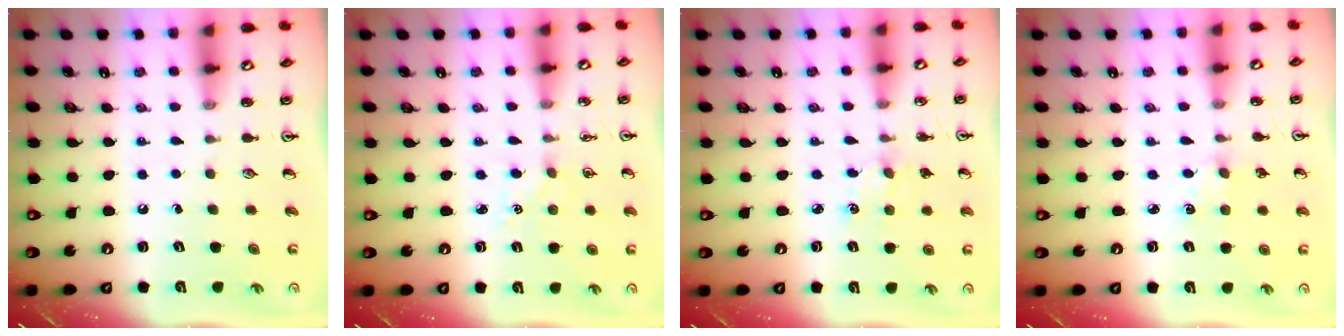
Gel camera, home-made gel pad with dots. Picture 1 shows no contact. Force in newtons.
{"total": 2.4, "press": 2.3, "slide": 0.3}
{"total": 4.7, "press": 4.7, "slide": 0.6}
{"total": 1.4, "press": 1.3, "slide": 0.3}